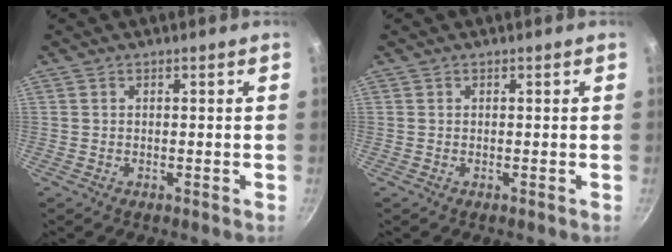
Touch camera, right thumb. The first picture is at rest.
{"total": 0.0}